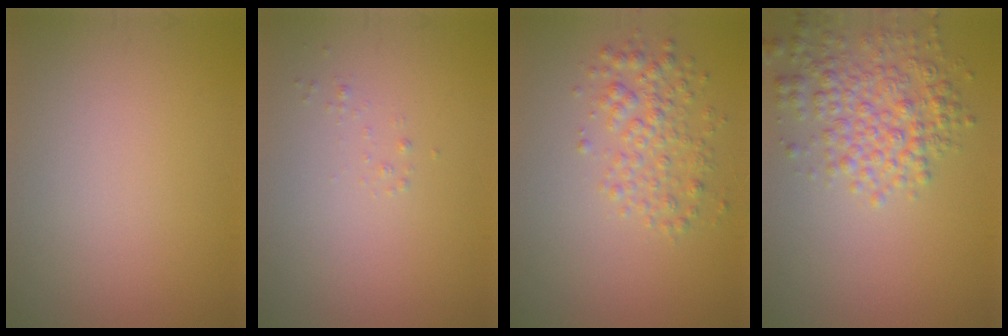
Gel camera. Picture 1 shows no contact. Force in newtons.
{"total": 0.5, "press": 0.5, "slide": 0.0}
{"total": 3.0, "press": 3.0, "slide": 0.0}
{"total": 4.7, "press": 4.7, "slide": 0.2}